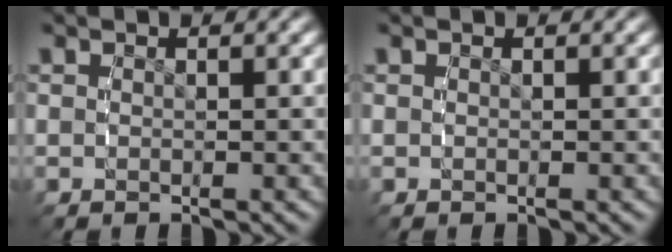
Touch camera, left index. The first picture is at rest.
{"total": 0.0}